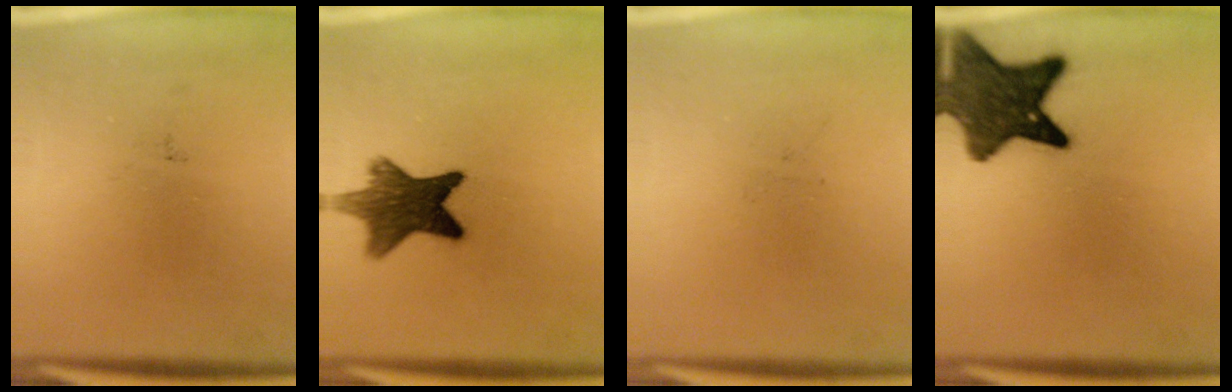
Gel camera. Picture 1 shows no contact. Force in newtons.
{"total": 10.5}
{"total": 0.0}
{"total": 12.4}